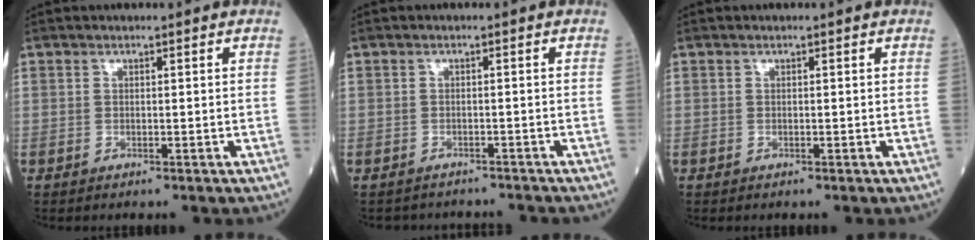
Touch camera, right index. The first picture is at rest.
{"total": 4.1, "force": [-3.8, 1.5, -0.4], "torque": [0.006, 0.004, -0.050]}
{"total": 0.0}